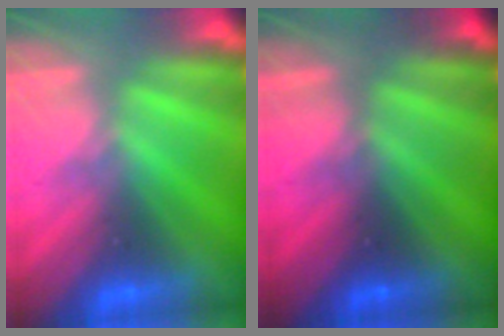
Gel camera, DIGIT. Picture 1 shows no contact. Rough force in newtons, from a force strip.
{"total": 1.6}